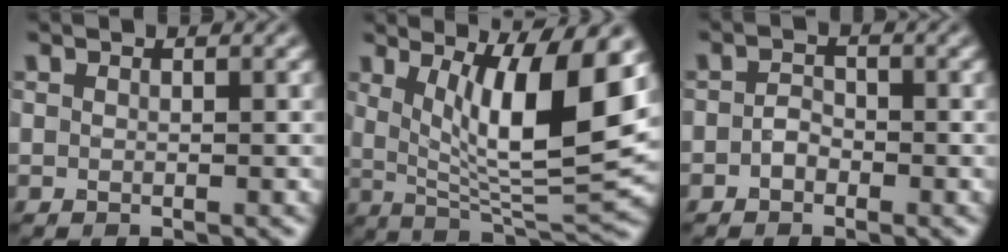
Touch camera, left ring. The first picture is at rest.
{"total": 10.6, "force": [2.8, 2.6, 9.9], "torque": [-0.155, -0.014, 0.052]}
{"total": 1.5, "force": [-0.6, 1.0, 0.9], "torque": [-0.018, 0.002, -0.014]}